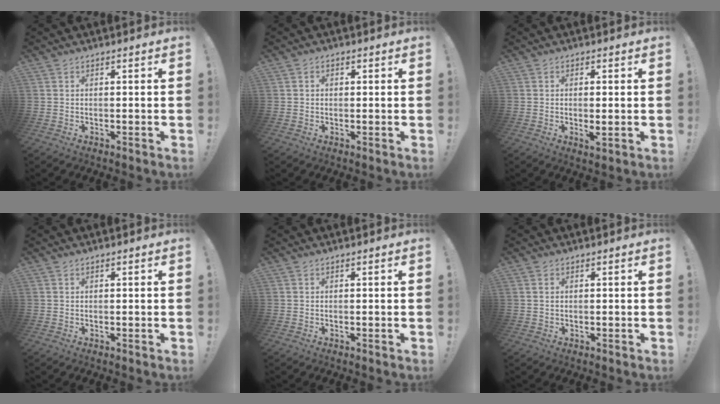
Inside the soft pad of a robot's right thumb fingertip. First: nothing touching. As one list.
[{"total": 1.1, "force": [0.0, 1.0, 0.6], "torque": [-0.003, 0.001, -0.002]}, {"total": 2.7, "force": [0.0, 0.5, 2.7], "torque": [-0.037, -0.005, -0.001]}, {"total": 0.0}, {"total": 0.0}, {"total": 0.9, "force": [0.4, 0.7, 0.5], "torque": [-0.014, 0.005, 0.008]}]